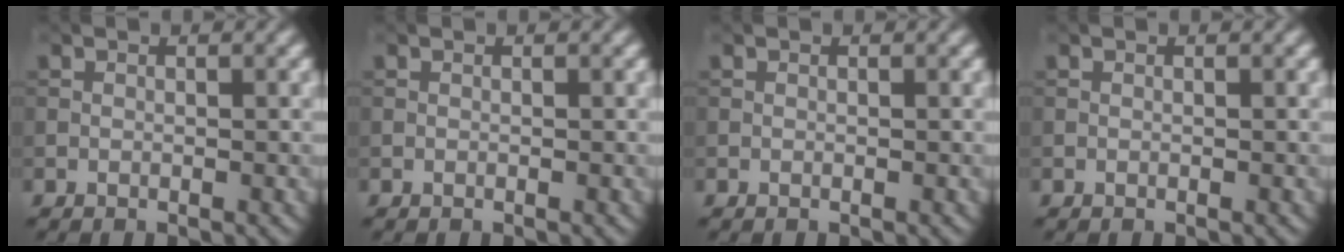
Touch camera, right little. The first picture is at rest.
{"total": 0.0}
{"total": 0.0}
{"total": 0.0}